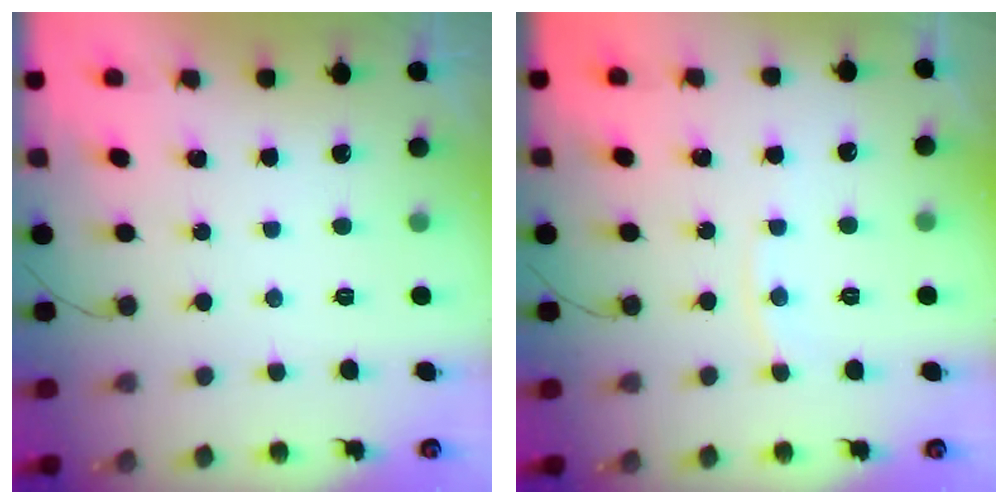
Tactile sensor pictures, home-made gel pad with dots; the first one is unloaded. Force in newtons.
{"total": 4.5, "press": 4.5, "slide": 0.4}